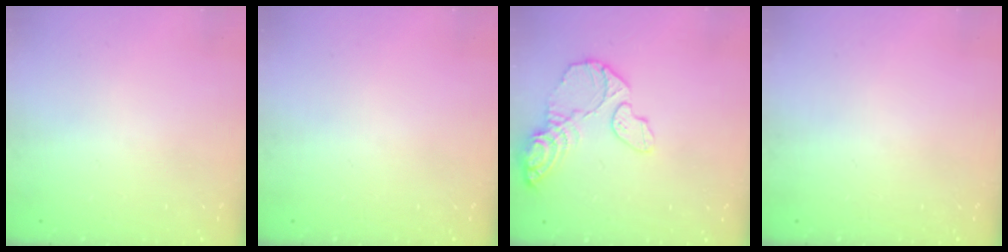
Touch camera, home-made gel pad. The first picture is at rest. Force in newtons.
{"total": 0.0}
{"total": 11.3, "press": 11.2, "slide": 1.8}
{"total": 0.0}